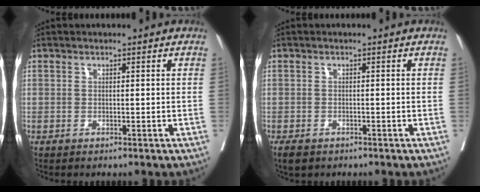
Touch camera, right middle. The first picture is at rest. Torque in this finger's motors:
{"motor_torque": [0.45, -0.29, 0.02, 0.01]}